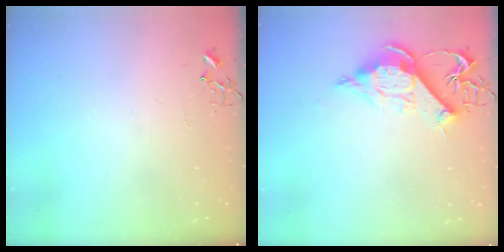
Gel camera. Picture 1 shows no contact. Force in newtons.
{"total": 11.5, "press": 11.4, "slide": 1.8}